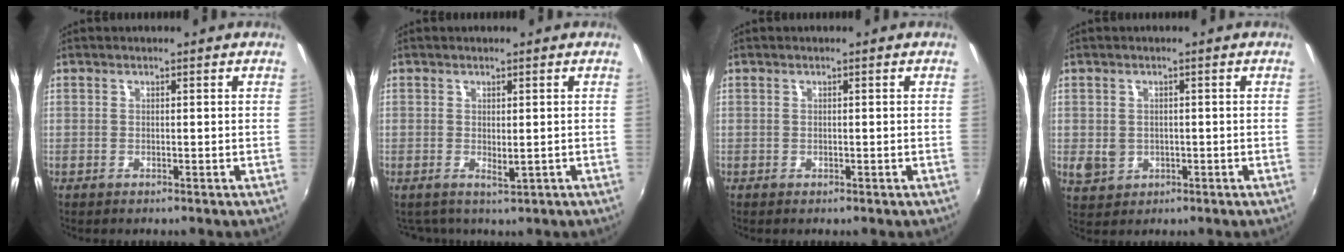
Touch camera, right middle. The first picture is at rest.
{"total": 1.5, "force": [-0.1, 1.0, 1.1], "torque": [-0.016, -0.004, 0.000]}
{"total": 0.0}
{"total": 4.0, "force": [-0.5, 3.6, 1.8], "torque": [-0.034, -0.004, -0.003]}